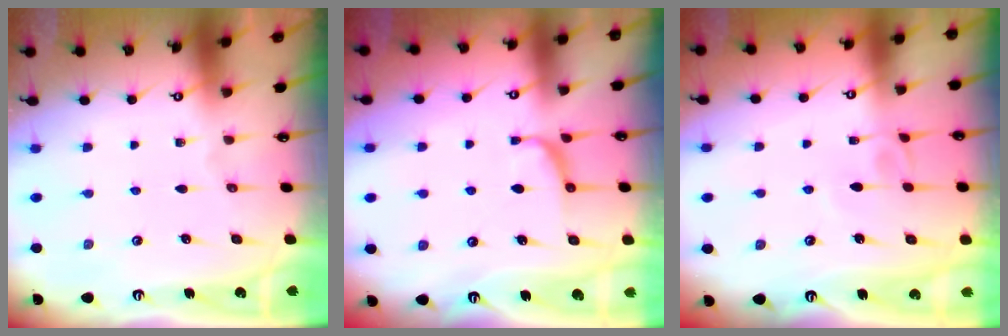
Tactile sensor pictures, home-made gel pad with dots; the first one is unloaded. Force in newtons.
{"total": 1.7, "press": 1.5, "slide": 0.9}
{"total": 3.9, "press": 3.9, "slide": 0.1}